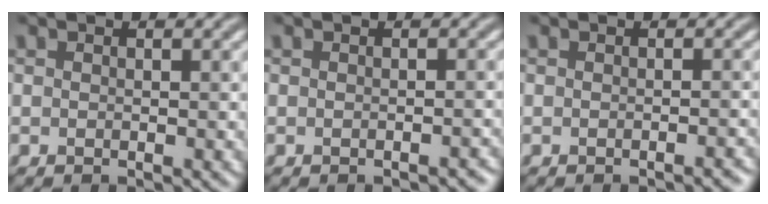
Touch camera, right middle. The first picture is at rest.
{"total": 0.9, "force": [-0.8, 0.2, 0.4], "torque": [-0.003, 0.002, -0.010]}
{"total": 1.2, "force": [-0.8, 0.3, 0.8], "torque": [-0.006, 0.002, -0.013]}